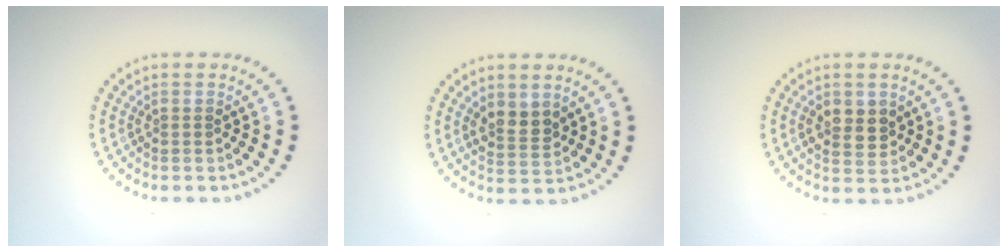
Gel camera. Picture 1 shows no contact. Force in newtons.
{"total": 2.5, "press": 2.3, "slide": 1.0}
{"total": 2.7, "press": 2.7, "slide": 0.4}